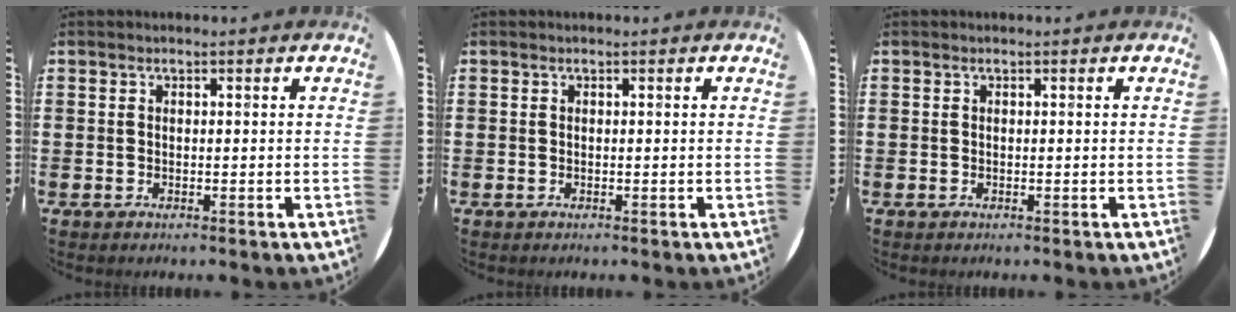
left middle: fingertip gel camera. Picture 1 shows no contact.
{"total": 0.0}
{"total": 0.0}